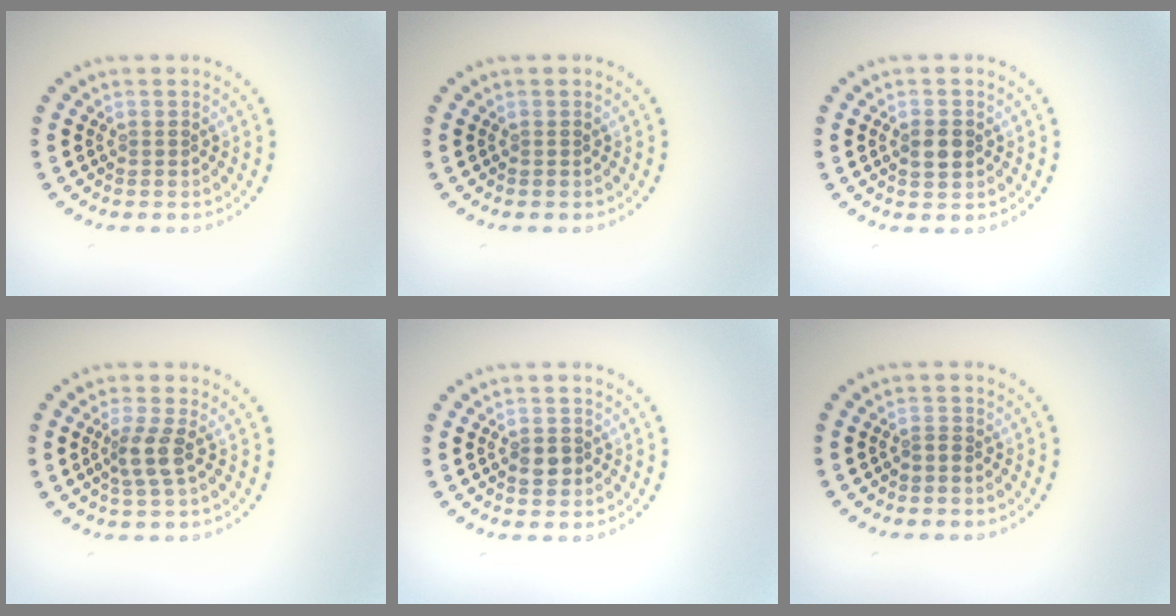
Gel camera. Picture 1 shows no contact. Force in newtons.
{"total": 0.0}
{"total": 1.9, "press": 1.9, "slide": 0.1}
{"total": 2.4, "press": 1.9, "slide": 1.5}
{"total": 1.5, "press": 1.5, "slide": 0.3}
{"total": 0.5, "press": 0.4, "slide": 0.3}